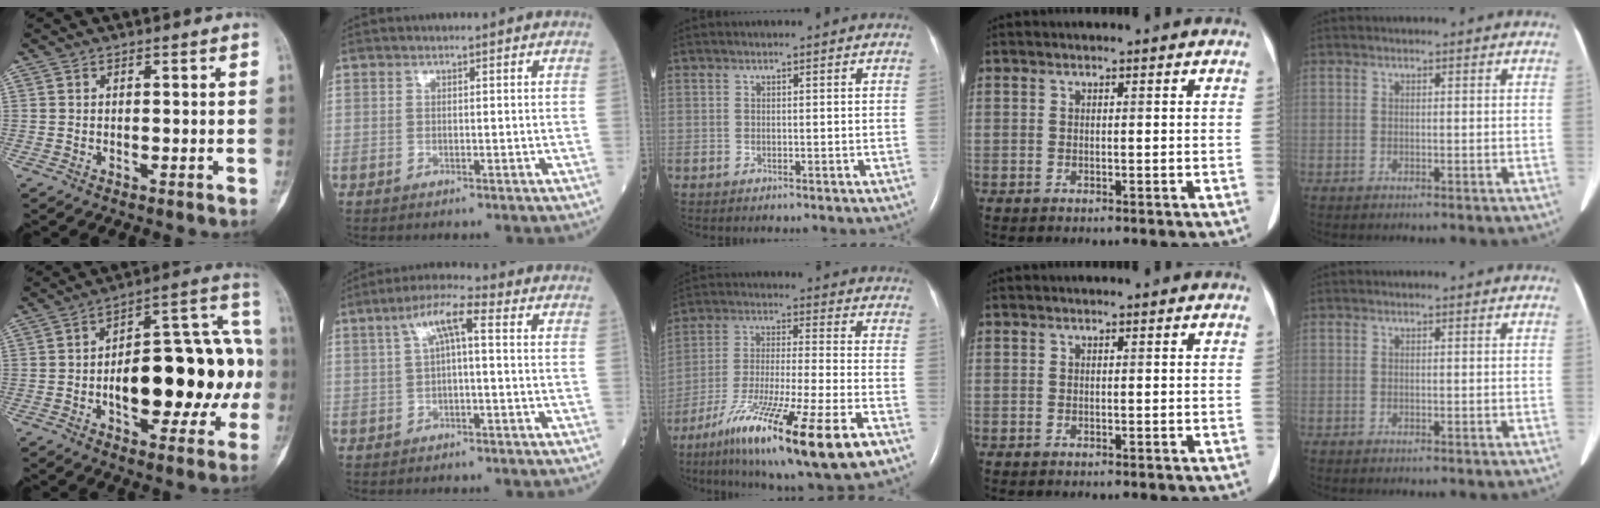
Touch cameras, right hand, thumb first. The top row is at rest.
{"thumb": {"total": 25.6, "force": [-3.0, 11.7, 22.6], "torque": [-0.301, 0.045, -0.037]}, "index": {"total": 6.4, "force": [1.4, 1.1, 6.1], "torque": [-0.115, 0.031, 0.023]}, "middle": {"total": 21.1, "force": [-12.1, 0.9, 17.2], "torque": [-0.278, -0.056, -0.209]}}